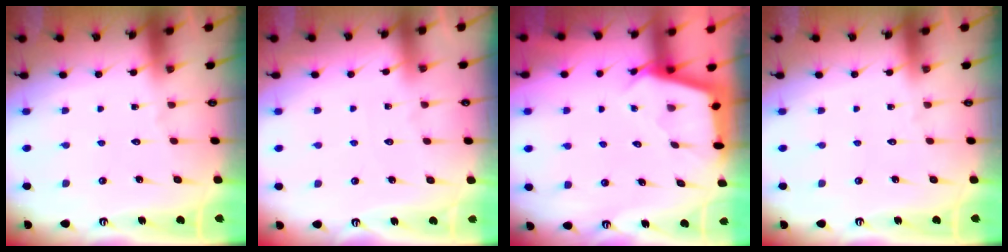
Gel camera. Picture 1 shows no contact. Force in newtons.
{"total": 1.8, "press": 1.8, "slide": 0.3}
{"total": 2.5, "press": 2.5, "slide": 0.3}
{"total": 0.0}